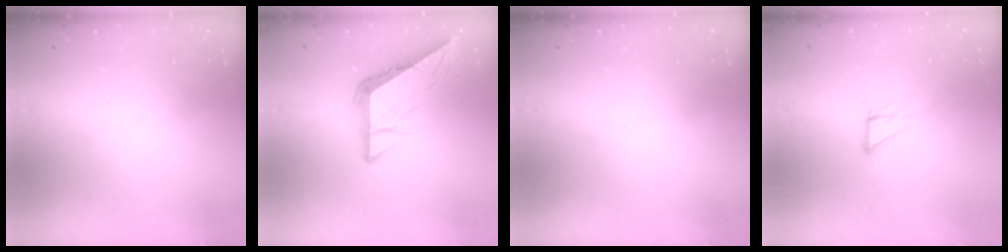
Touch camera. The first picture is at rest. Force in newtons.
{"total": 9.0, "press": 8.9, "slide": 1.0}
{"total": 0.0}
{"total": 6.1, "press": 6.1, "slide": 0.3}